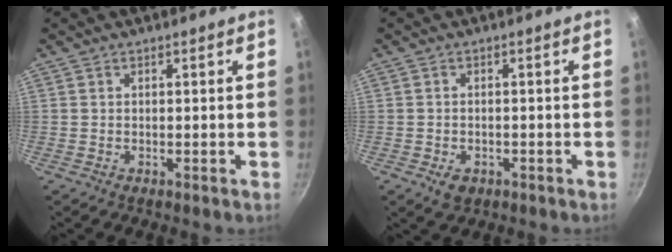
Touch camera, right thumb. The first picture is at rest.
{"total": 3.2, "force": [-1.4, 2.3, 1.8], "torque": [-0.030, 0.006, -0.015]}